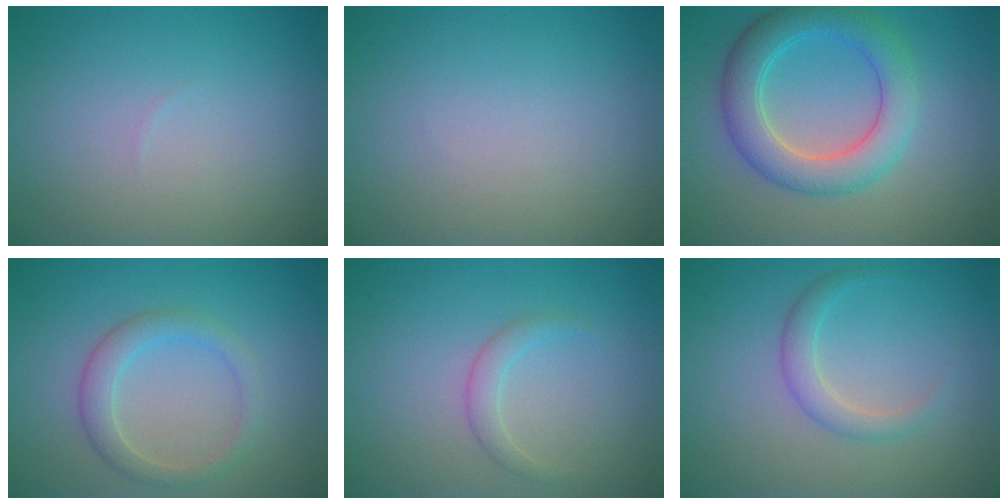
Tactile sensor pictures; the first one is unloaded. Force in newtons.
{"total": 0.0}
{"total": 5.6, "press": 5.6, "slide": 0.2}
{"total": 2.7, "press": 2.7, "slide": 0.1}
{"total": 1.4, "press": 1.4, "slide": 0.1}
{"total": 2.0, "press": 2.0, "slide": 0.2}